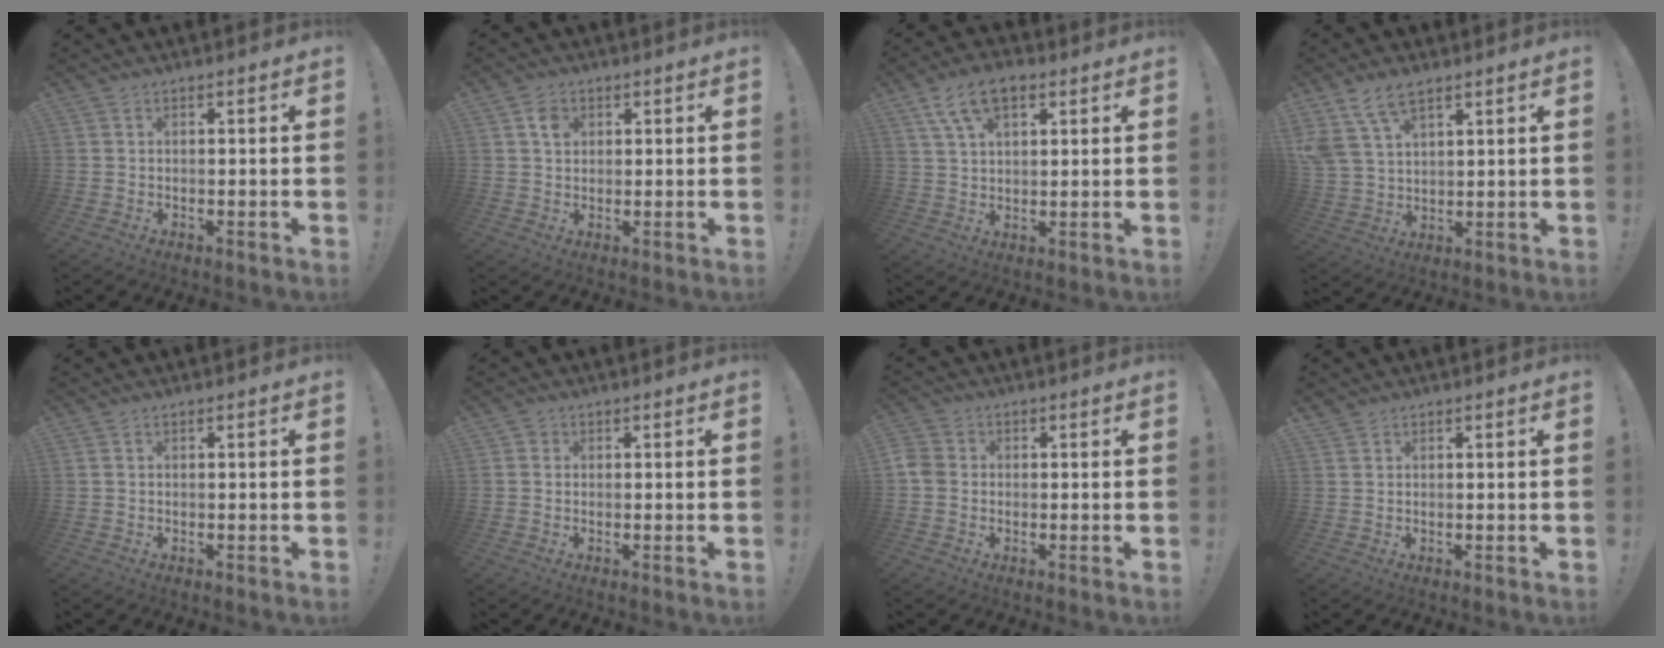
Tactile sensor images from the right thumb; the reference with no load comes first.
{"total": 4.0, "force": [1.5, 3.2, 1.8], "torque": [-0.019, -0.001, 0.024]}
{"total": 9.7, "force": [4.8, 5.0, 6.7], "torque": [-0.125, -0.002, 0.095]}
{"total": 10.2, "force": [6.6, 5.5, 5.4], "torque": [-0.111, -0.025, 0.132]}
{"total": 0.0}
{"total": 1.2, "force": [0.4, 1.1, 0.2], "torque": [-0.003, 0.002, 0.006]}
{"total": 3.6, "force": [-0.6, 3.1, 1.7], "torque": [-0.037, 0.010, -0.011]}
{"total": 1.4, "force": [1.2, 0.8, 0.0], "torque": [0.003, -0.003, 0.022]}